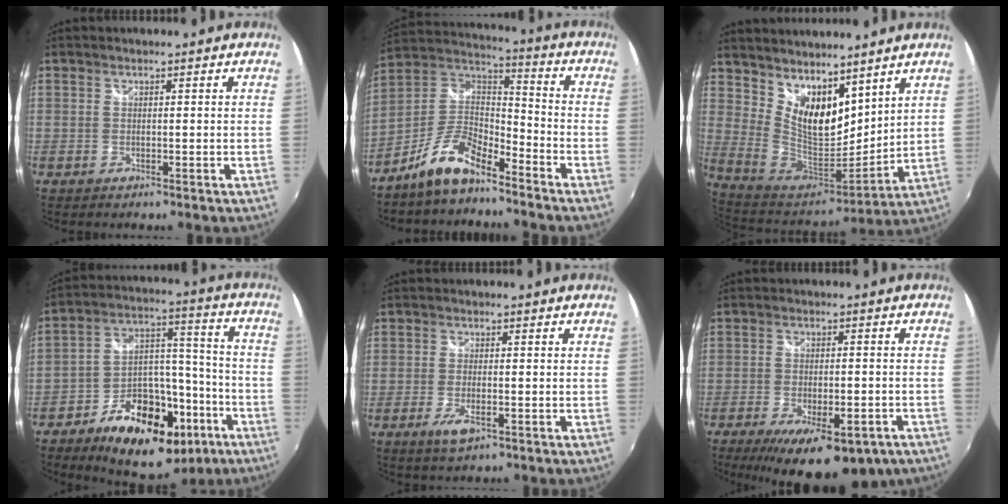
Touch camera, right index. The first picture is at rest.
{"total": 11.5, "force": [-8.2, 4.1, 7.0], "torque": [-0.162, 0.019, -0.159]}
{"total": 15.4, "force": [9.9, 7.6, 9.1], "torque": [-0.172, -0.006, 0.196]}
{"total": 22.2, "force": [-12.6, 12.2, 13.7], "torque": [-0.230, 0.032, -0.178]}
{"total": 4.1, "force": [-1.8, 1.2, 3.5], "torque": [-0.073, -0.010, -0.031]}
{"total": 18.7, "force": [-12.5, 6.9, 12.1], "torque": [-0.216, -0.044, -0.167]}